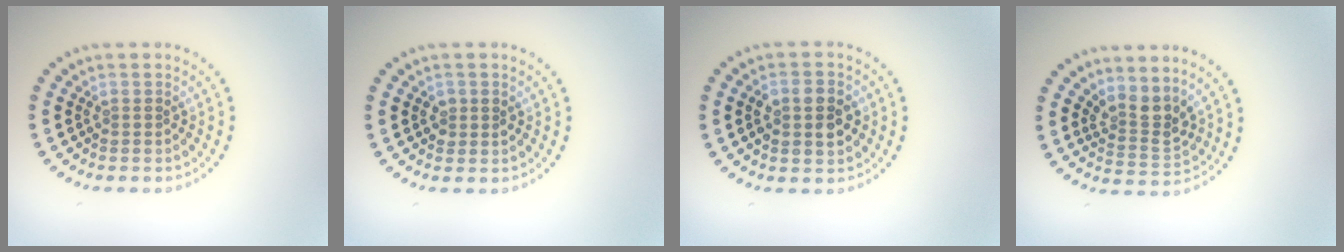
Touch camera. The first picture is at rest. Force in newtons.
{"total": 1.2, "press": 1.2, "slide": 0.1}
{"total": 3.8, "press": 3.8, "slide": 0.3}
{"total": 2.8, "press": 2.1, "slide": 1.9}